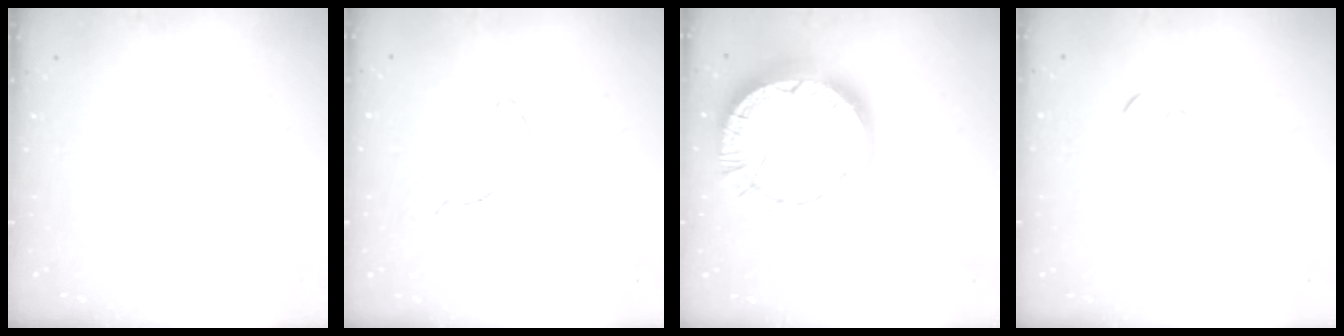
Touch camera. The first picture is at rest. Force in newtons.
{"total": 1.0, "press": 0.9, "slide": 0.3}
{"total": 15.5, "press": 15.5, "slide": 1.3}
{"total": 1.4, "press": 1.4, "slide": 0.2}